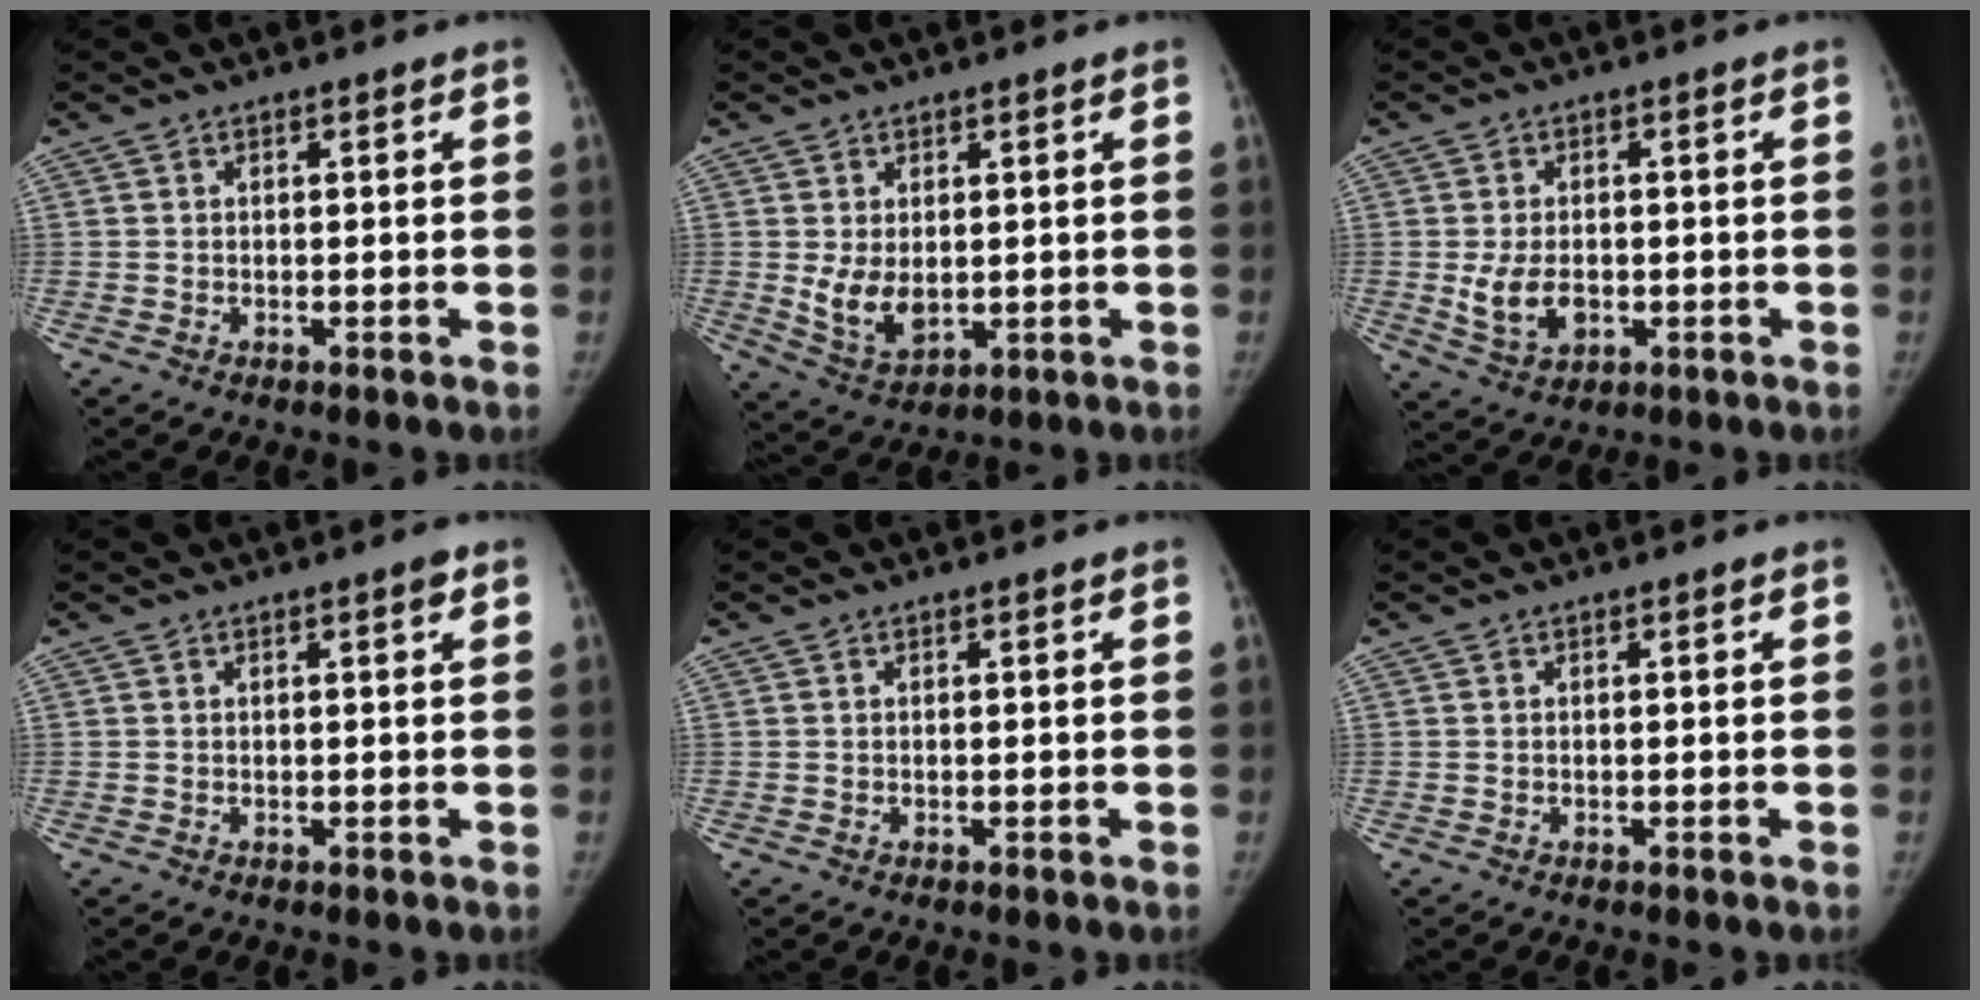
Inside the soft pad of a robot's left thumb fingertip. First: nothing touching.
{"total": 6.6, "force": [0.4, 4.4, 4.9], "torque": [-0.077, -0.018, 0.024]}
{"total": 6.6, "force": [-0.9, 4.5, 4.7], "torque": [-0.078, -0.004, -0.007]}
{"total": 1.0, "force": [0.5, 0.2, 0.8], "torque": [-0.013, 0.000, 0.005]}
{"total": 0.0}
{"total": 0.0}